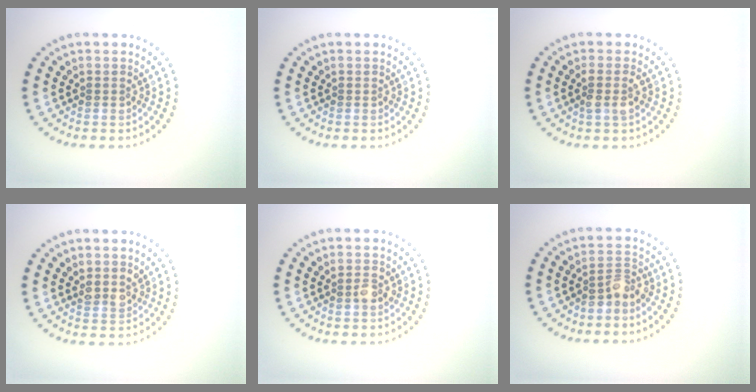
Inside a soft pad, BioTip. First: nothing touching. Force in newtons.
{"total": 0.0}
{"total": 1.5, "press": 1.4, "slide": 0.5}
{"total": 1.8, "press": 1.5, "slide": 1.0}
{"total": 1.4, "press": 1.3, "slide": 0.3}
{"total": 2.1, "press": 1.8, "slide": 1.1}